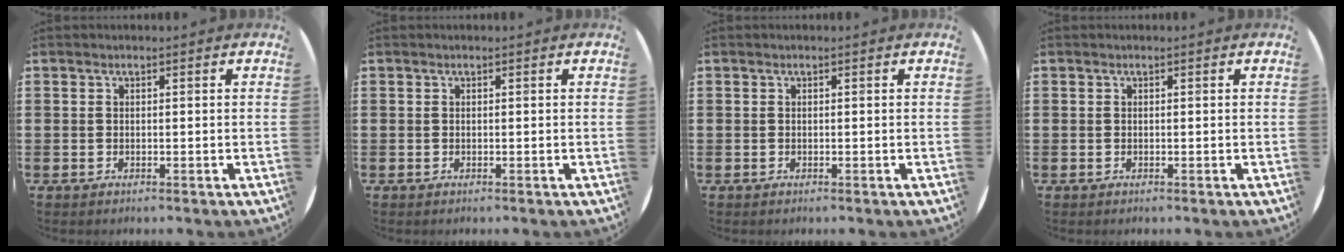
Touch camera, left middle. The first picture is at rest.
{"total": 0.0}
{"total": 0.0}
{"total": 0.0}